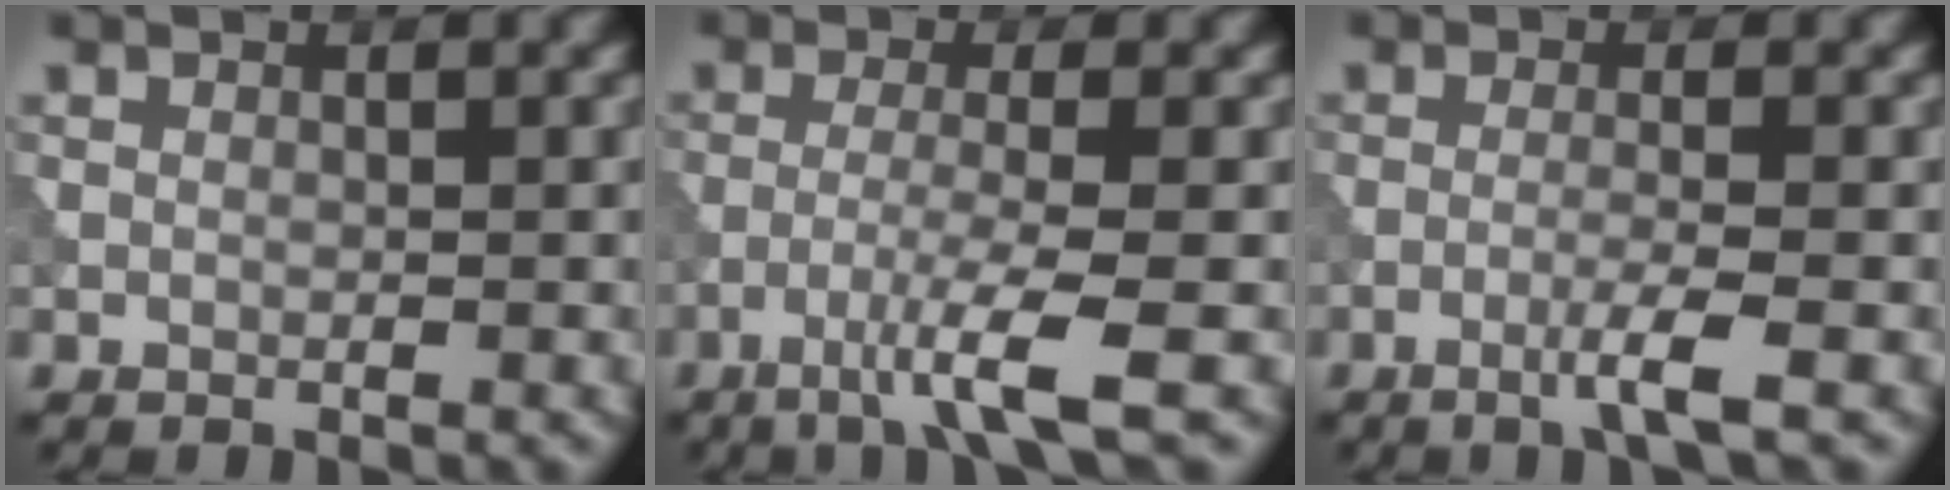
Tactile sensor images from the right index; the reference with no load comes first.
{"total": 4.5, "force": [-2.3, 0.2, 3.9], "torque": [-0.069, 0.003, -0.058]}
{"total": 2.6, "force": [-1.2, 0.1, 2.3], "torque": [-0.038, 0.005, -0.032]}